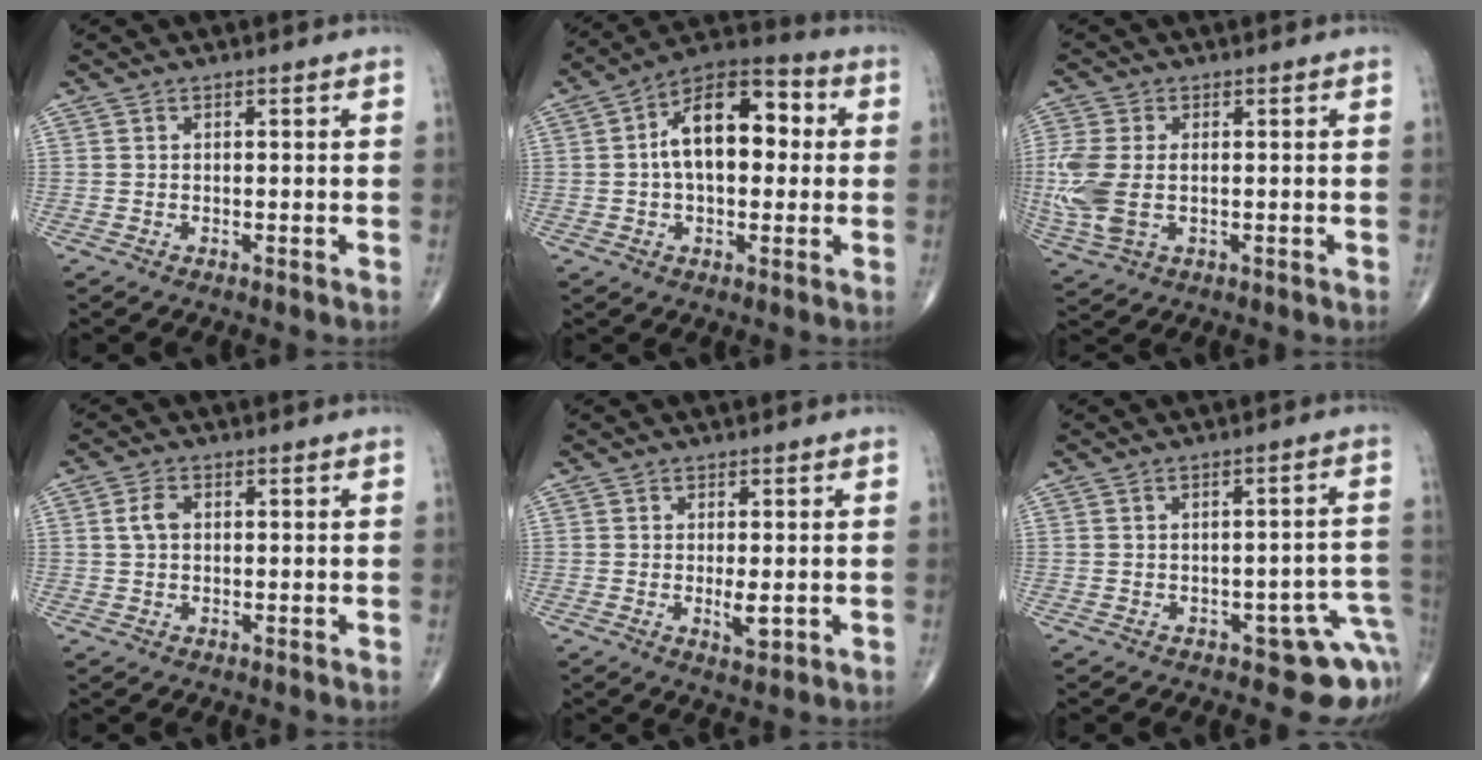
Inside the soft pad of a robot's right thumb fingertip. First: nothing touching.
{"total": 15.0, "force": [1.7, 8.5, 12.3], "torque": [-0.175, 0.033, 0.015]}
{"total": 10.3, "force": [-0.6, 6.2, 8.1], "torque": [-0.219, -0.005, -0.006]}
{"total": 3.1, "force": [0.5, 2.1, 2.2], "torque": [-0.045, 0.005, 0.008]}
{"total": 3.3, "force": [-0.4, 1.2, 3.1], "torque": [-0.052, -0.009, -0.004]}
{"total": 9.0, "force": [-4.0, 4.5, 6.7], "torque": [-0.033, 0.027, -0.045]}